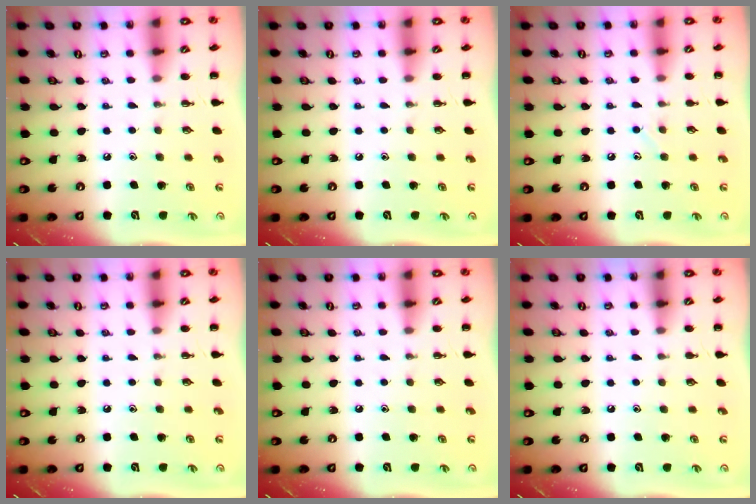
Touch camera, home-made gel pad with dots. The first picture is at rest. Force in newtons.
{"total": 0.0}
{"total": 5.1, "press": 4.9, "slide": 1.4}
{"total": 0.0}
{"total": 0.0}
{"total": 0.0}